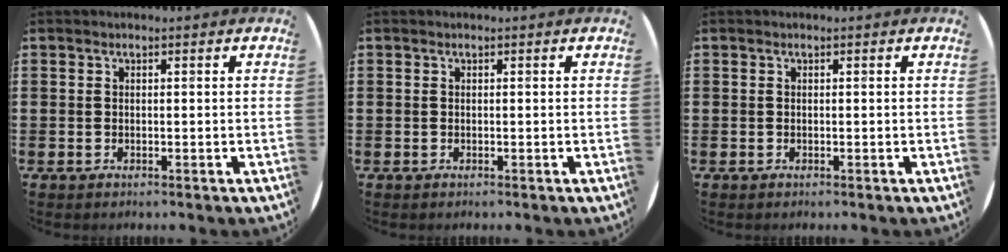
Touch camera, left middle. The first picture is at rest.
{"total": 0.0}
{"total": 0.0}